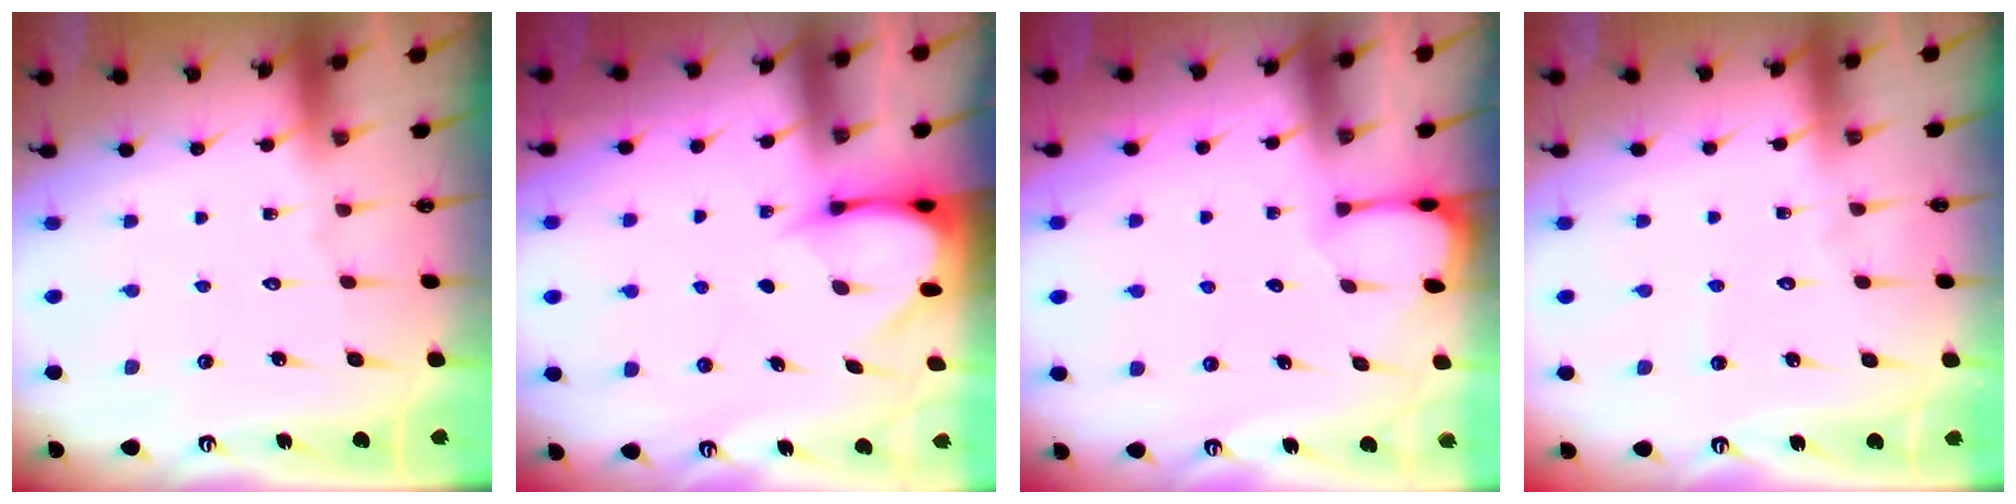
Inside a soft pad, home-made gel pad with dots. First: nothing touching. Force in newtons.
{"total": 3.3, "press": 3.3, "slide": 0.3}
{"total": 1.3, "press": 1.2, "slide": 0.2}
{"total": 2.9, "press": 2.9, "slide": 0.3}